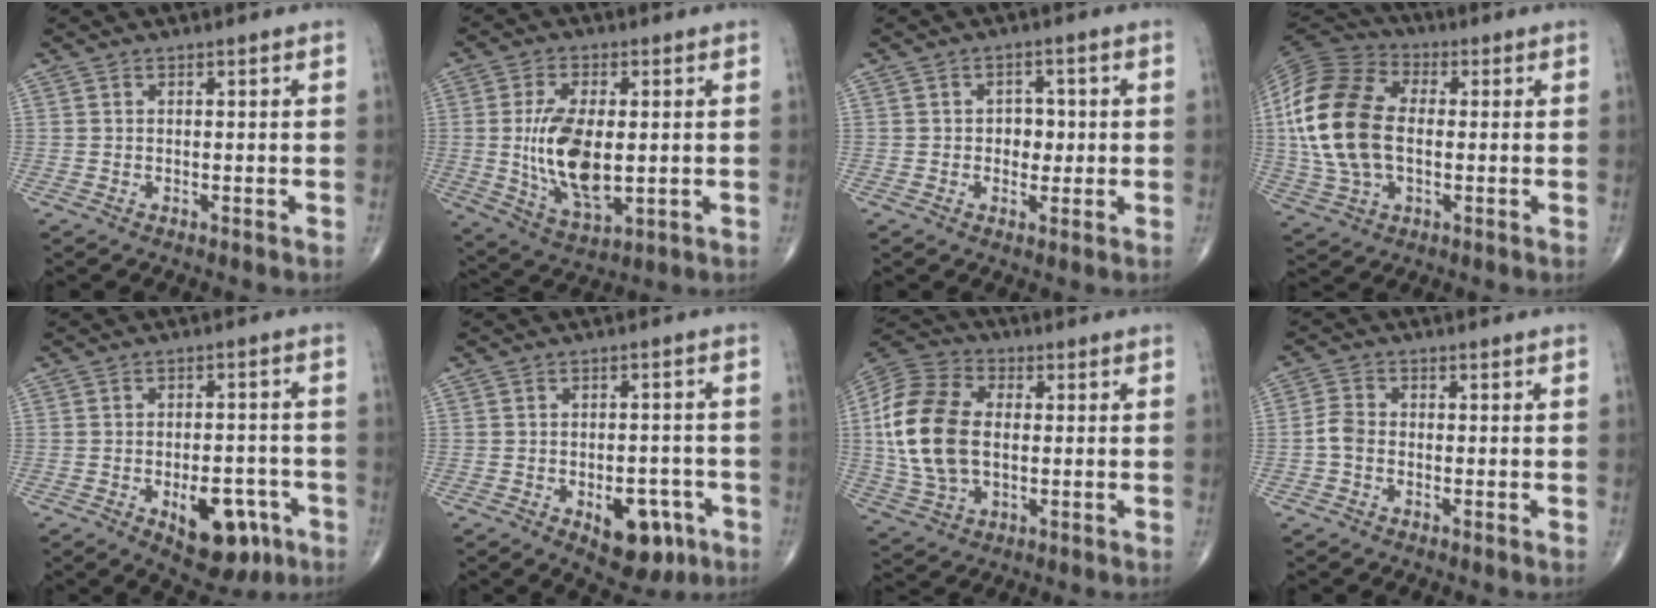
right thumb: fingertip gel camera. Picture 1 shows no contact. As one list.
[{"total": 13.6, "force": [0.0, 6.4, 12.0], "torque": [-0.228, -0.019, 0.009]}, {"total": 3.9, "force": [0.0, 2.9, 2.5], "torque": [-0.010, 0.005, -0.002]}, {"total": 19.3, "force": [0.4, 11.9, 15.2], "torque": [-0.325, 0.015, 0.005]}, {"total": 11.8, "force": [-5.0, 6.2, 8.7], "torque": [-0.091, 0.024, -0.058]}, {"total": 9.8, "force": [-4.2, 5.3, 7.0], "torque": [-0.066, 0.021, -0.047]}, {"total": 17.9, "force": [0.5, 11.4, 13.8], "torque": [-0.284, 0.013, 0.009]}, {"total": 3.1, "force": [-0.9, 2.2, 2.0], "torque": [-0.037, 0.009, -0.027]}]